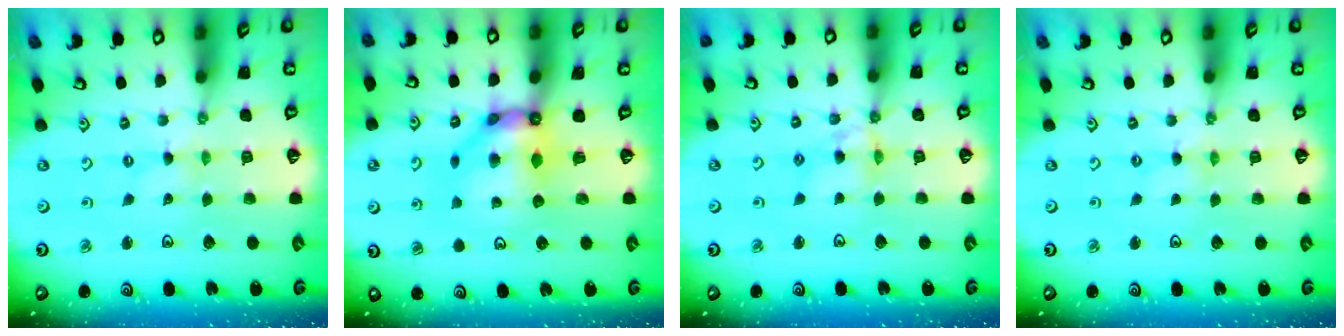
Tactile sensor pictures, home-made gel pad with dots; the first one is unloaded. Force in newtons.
{"total": 8.8, "press": 8.8, "slide": 0.9}
{"total": 6.5, "press": 6.5, "slide": 0.7}
{"total": 0.0}